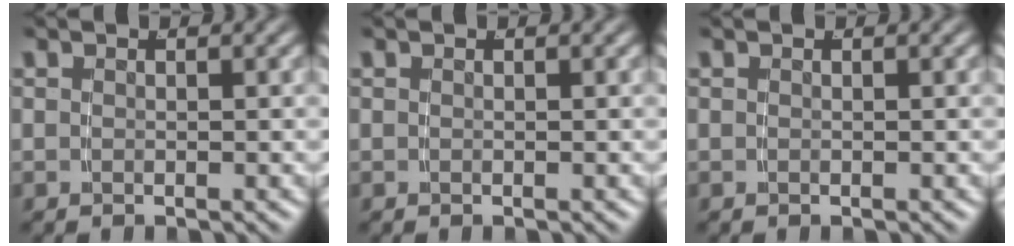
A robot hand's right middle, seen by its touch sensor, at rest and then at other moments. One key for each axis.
{"total": 0.0}
{"total": 0.0}